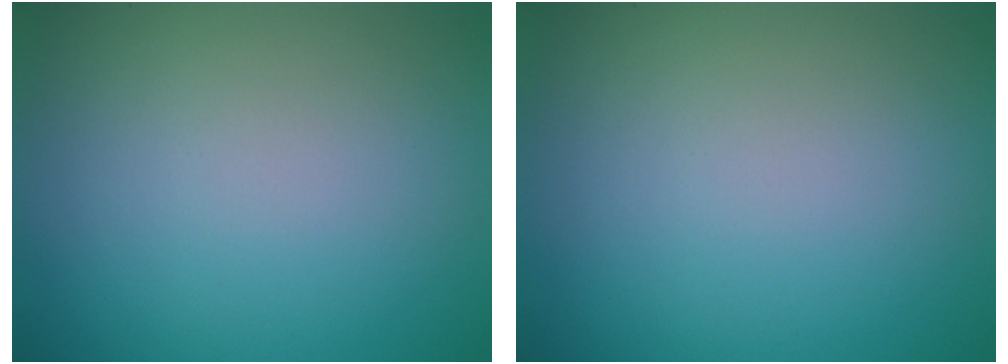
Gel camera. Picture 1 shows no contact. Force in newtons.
{"total": 0.0}